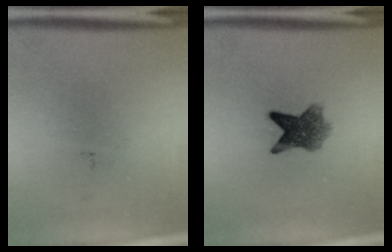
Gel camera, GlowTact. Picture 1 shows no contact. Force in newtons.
{"total": 6.0}